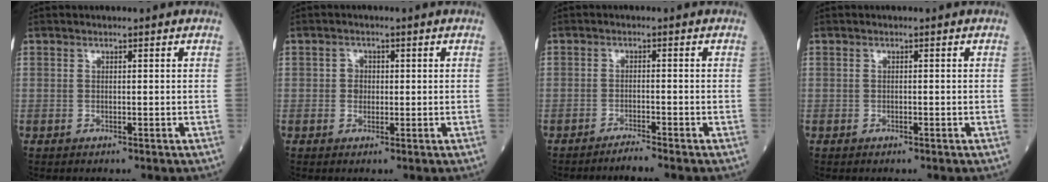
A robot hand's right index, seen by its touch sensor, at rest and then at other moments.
{"total": 1.6, "force": [0.1, 1.4, 0.7], "torque": [-0.009, 0.004, 0.002]}
{"total": 2.2, "force": [-2.0, -0.7, 0.7], "torque": [-0.016, -0.003, -0.035]}
{"total": 0.0}